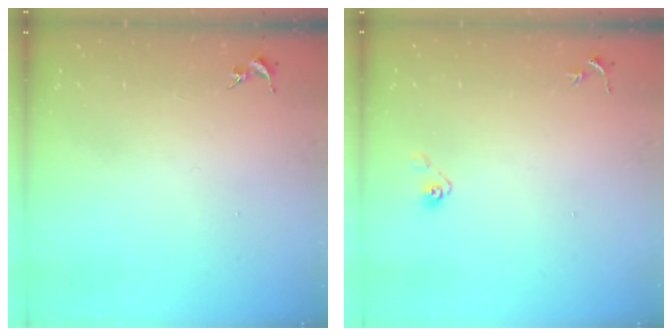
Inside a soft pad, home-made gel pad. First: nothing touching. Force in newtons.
{"total": 3.9, "press": 3.3, "slide": 2.1}